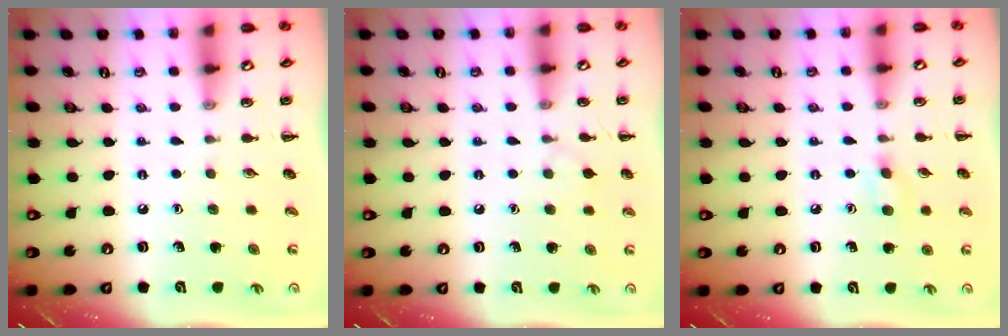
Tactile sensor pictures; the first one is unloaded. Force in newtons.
{"total": 4.2, "press": 3.9, "slide": 1.6}
{"total": 5.2, "press": 4.9, "slide": 1.7}